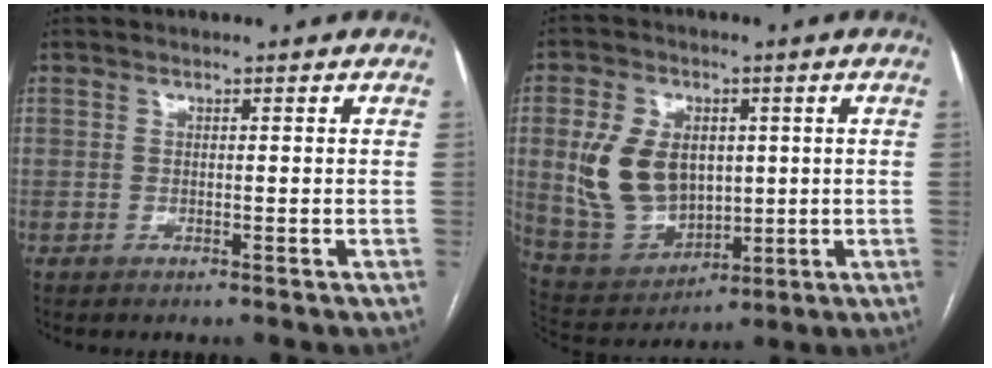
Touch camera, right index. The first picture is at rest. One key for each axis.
{"total": 12.8, "fx": 1.7, "fy": 8.9, "fz": 9.1, "tx": -0.199, "ty": 0.015, "tz": 0.054}